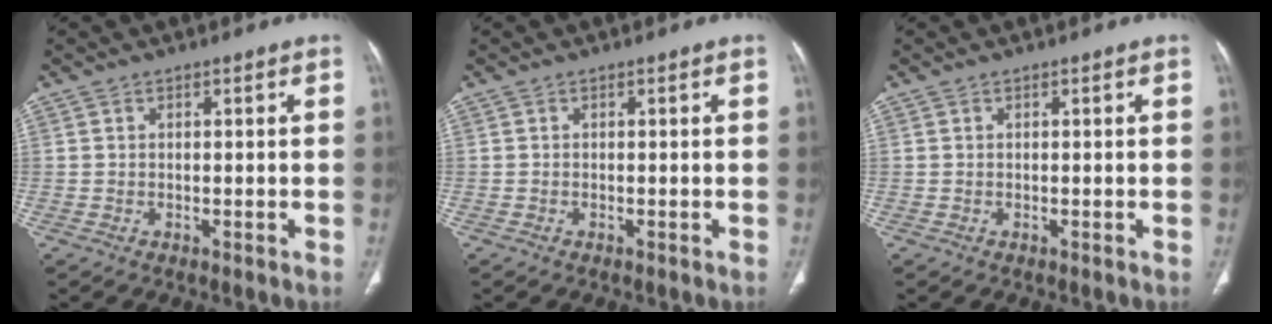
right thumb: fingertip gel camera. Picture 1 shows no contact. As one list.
[{"total": 0.0}, {"total": 0.0}]